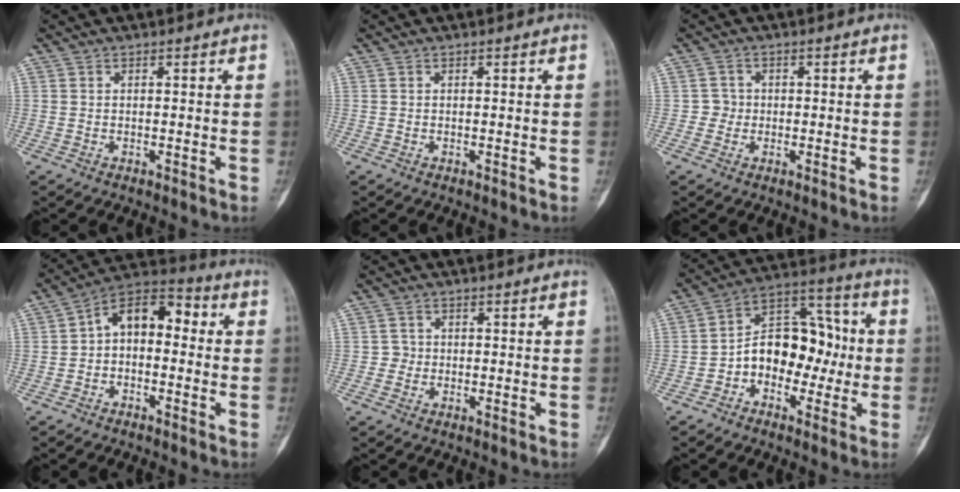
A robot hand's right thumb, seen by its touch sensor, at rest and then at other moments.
{"total": 0.0}
{"total": 2.2, "force": [-0.3, 2.1, 0.0], "torque": [0.016, 0.009, -0.011]}
{"total": 10.1, "force": [-0.4, 7.3, 7.0], "torque": [-0.076, 0.047, -0.029]}
{"total": 1.5, "force": [-0.3, 1.5, 0.0], "torque": [0.011, 0.008, -0.010]}
{"total": 13.8, "force": [-2.1, 9.6, 9.6], "torque": [-0.115, 0.054, -0.044]}